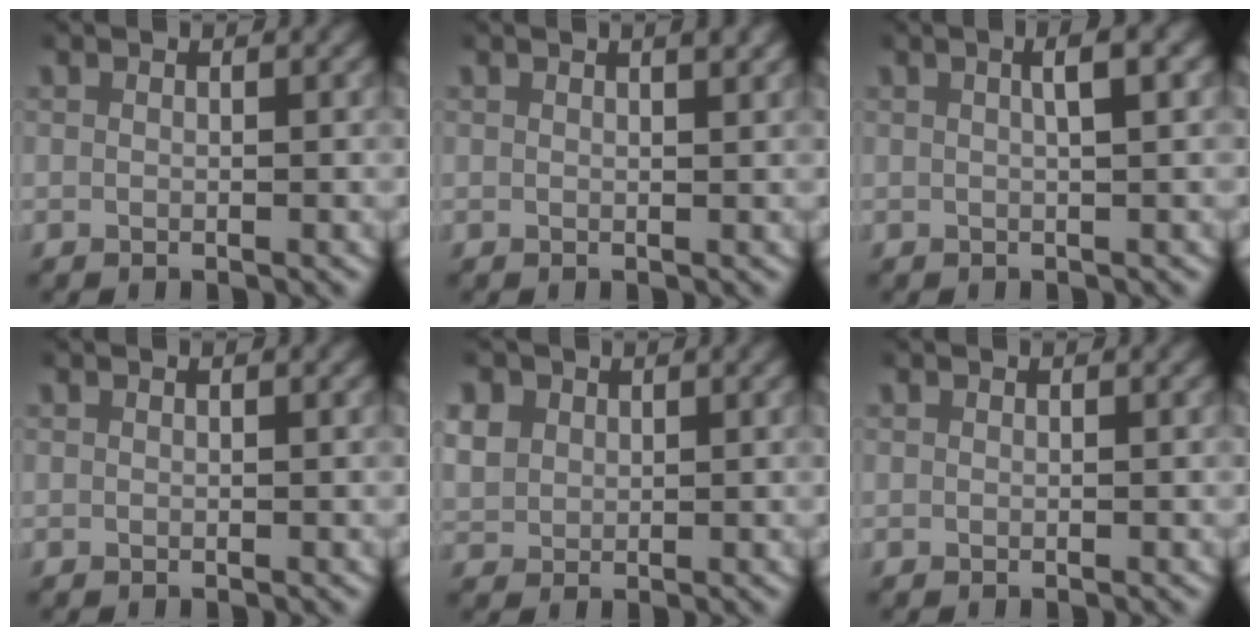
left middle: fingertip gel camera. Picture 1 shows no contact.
{"total": 0.8, "force": [0.6, -0.1, 0.5], "torque": [-0.003, 0.003, 0.008]}
{"total": 2.2, "force": [0.7, -0.1, 2.0], "torque": [-0.031, 0.012, 0.008]}
{"total": 0.0}
{"total": 3.5, "force": [1.1, 3.0, 1.4], "torque": [-0.043, -0.002, 0.028]}
{"total": 0.0}